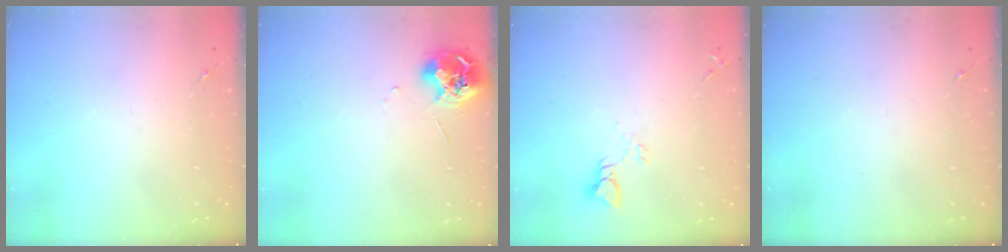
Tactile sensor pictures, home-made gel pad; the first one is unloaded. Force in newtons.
{"total": 9.6, "press": 9.5, "slide": 0.6}
{"total": 3.5, "press": 3.4, "slide": 0.3}
{"total": 0.0}